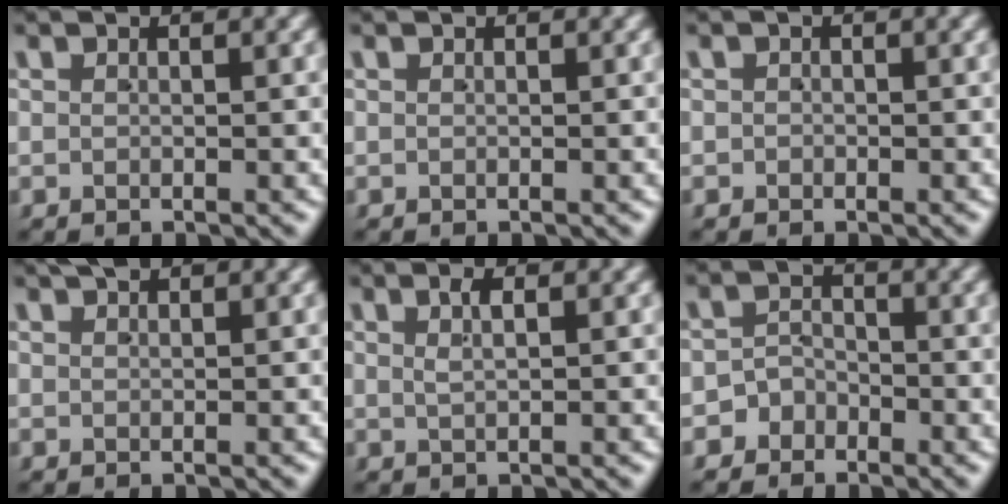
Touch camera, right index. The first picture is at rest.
{"total": 0.0}
{"total": 0.7, "force": [-0.6, 0.3, -0.3], "torque": [0.009, -0.006, -0.008]}
{"total": 1.3, "force": [1.0, 0.5, 0.8], "torque": [-0.008, -0.002, 0.018]}
{"total": 1.4, "force": [0.6, 0.2, 1.3], "torque": [-0.020, 0.000, 0.014]}
{"total": 3.0, "force": [-1.9, 2.4, -0.2], "torque": [0.003, -0.003, -0.036]}